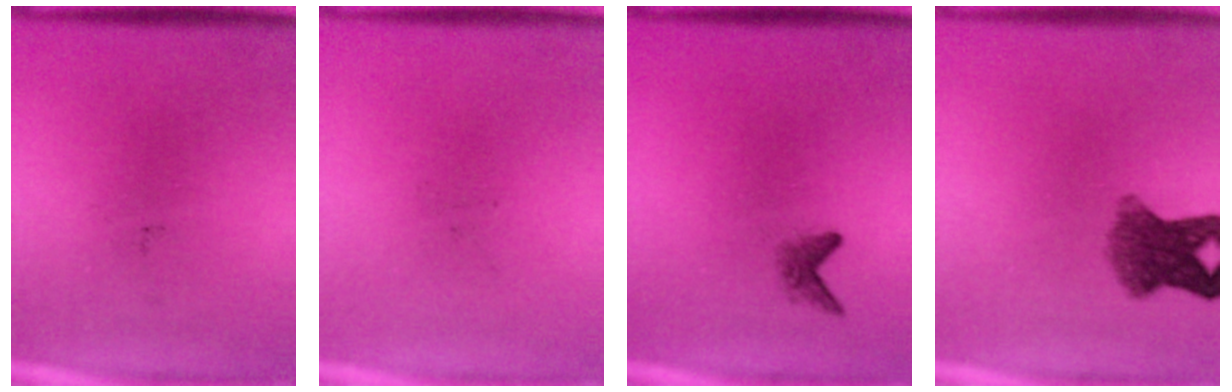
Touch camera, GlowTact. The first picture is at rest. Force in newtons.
{"total": 0.0}
{"total": 1.4}
{"total": 6.5}